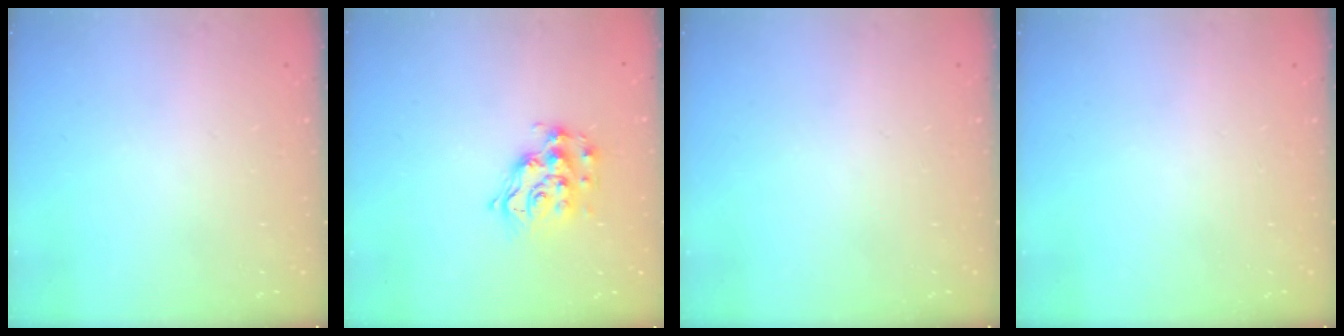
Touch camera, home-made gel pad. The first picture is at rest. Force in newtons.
{"total": 12.7, "press": 12.7, "slide": 0.8}
{"total": 0.0}
{"total": 0.0}